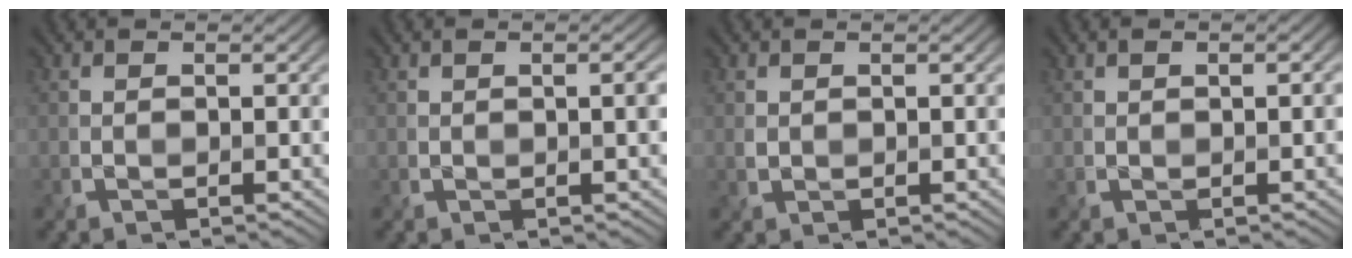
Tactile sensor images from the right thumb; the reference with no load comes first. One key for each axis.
{"total": 1.5, "fx": 0.2, "fy": 0.5, "fz": 1.4, "tx": -0.023, "ty": 0.002, "tz": 0.003}
{"total": 0.6, "fx": 0.4, "fy": 0.5, "fz": 0.1, "tx": -0.001, "ty": -0.003, "tz": 0.008}
{"total": 1.6, "fx": 0.4, "fy": 0.8, "fz": 1.4, "tx": -0.022, "ty": 0.003, "tz": 0.009}